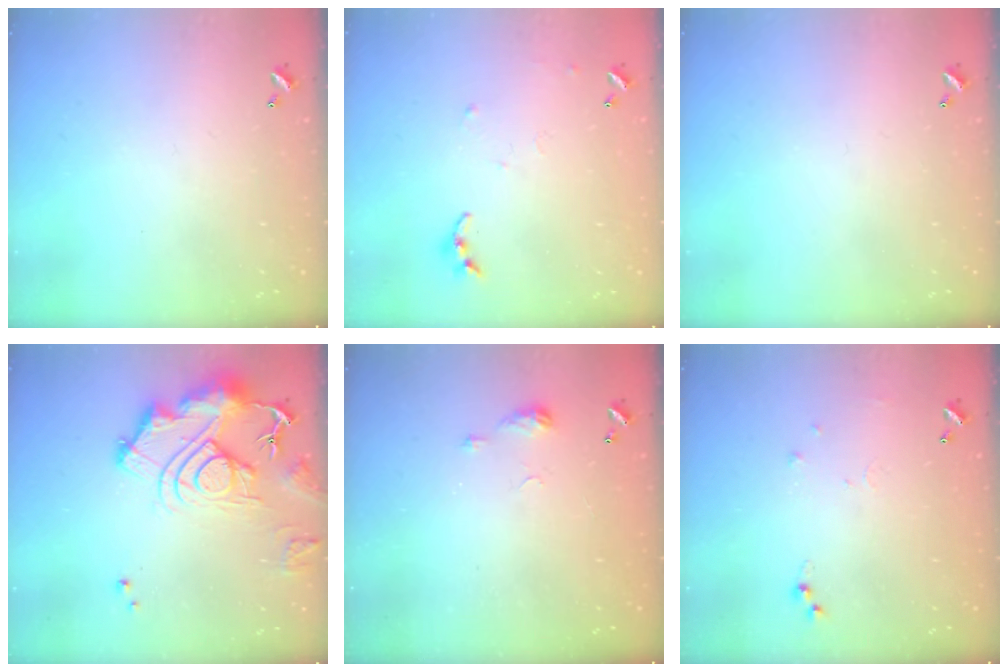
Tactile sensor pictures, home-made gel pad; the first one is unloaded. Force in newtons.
{"total": 5.7, "press": 5.6, "slide": 0.6}
{"total": 0.0}
{"total": 16.2, "press": 16.1, "slide": 1.7}
{"total": 5.4, "press": 5.3, "slide": 0.8}
{"total": 5.1, "press": 5.1, "slide": 0.6}